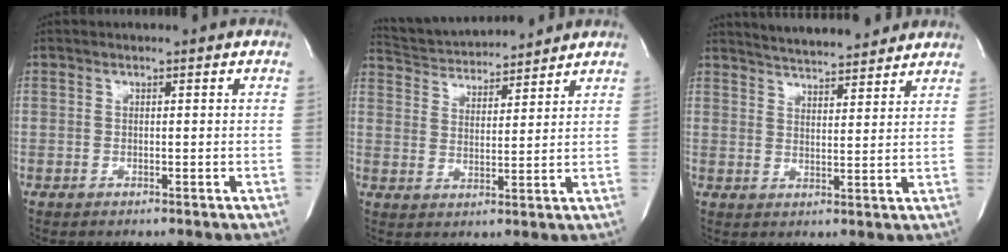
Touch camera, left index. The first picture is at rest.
{"total": 11.4, "force": [11.0, 1.3, 2.7], "torque": [-0.055, 0.018, 0.183]}
{"total": 12.0, "force": [11.1, 1.6, 4.1], "torque": [-0.066, 0.008, 0.157]}